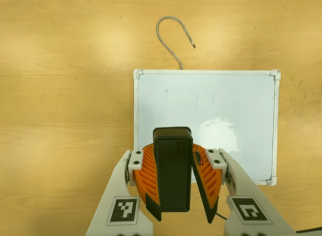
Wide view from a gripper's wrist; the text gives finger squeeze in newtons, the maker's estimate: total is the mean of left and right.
{"total": 10.1, "left": 9.3, "right": 11.0}